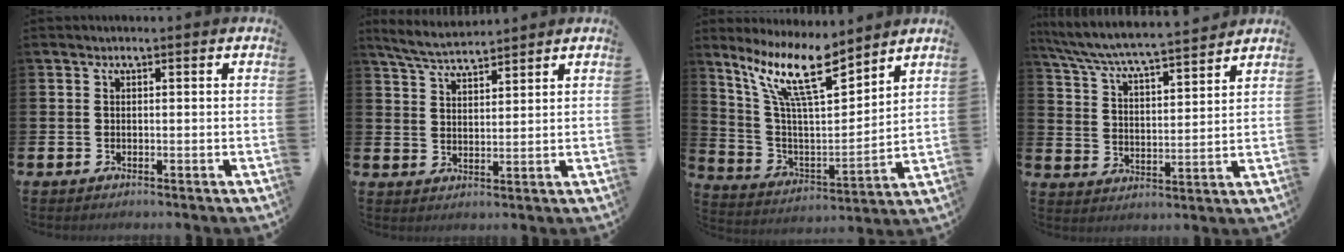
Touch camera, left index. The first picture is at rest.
{"total": 5.2, "force": [5.0, 0.5, 1.1], "torque": [-0.041, -0.020, 0.091]}
{"total": 13.1, "force": [9.7, 3.4, 8.2], "torque": [-0.186, -0.045, 0.170]}
{"total": 6.7, "force": [6.5, -0.1, 1.8], "torque": [-0.065, -0.050, 0.110]}